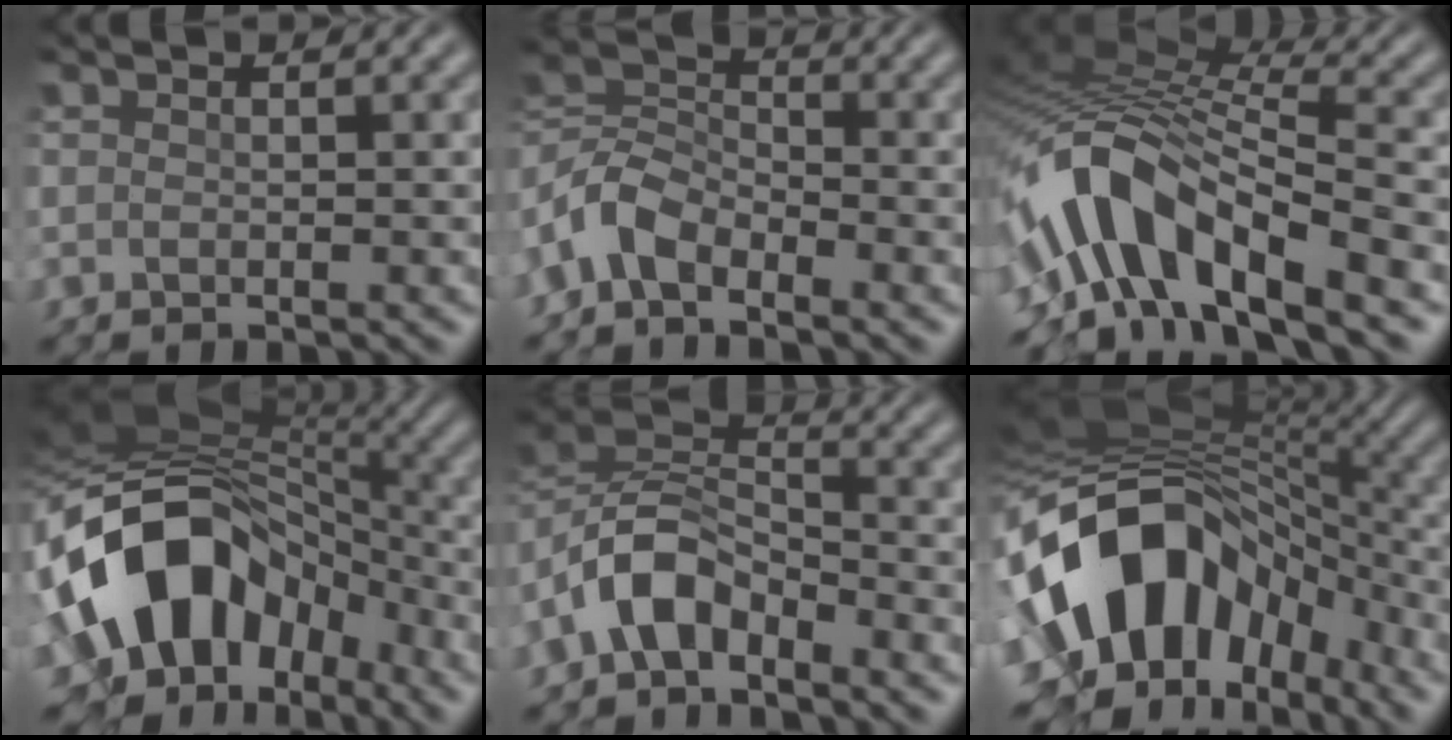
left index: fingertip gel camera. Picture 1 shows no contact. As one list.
[{"total": 4.7, "force": [-3.0, 2.5, 2.6], "torque": [-0.060, 0.007, -0.076]}, {"total": 10.8, "force": [-4.3, 4.5, 8.9], "torque": [-0.156, 0.024, -0.089]}, {"total": 14.2, "force": [-2.4, 9.7, 10.0], "torque": [-0.169, 0.001, -0.047]}, {"total": 5.1, "force": [-3.3, 2.5, 3.0], "torque": [-0.054, 0.014, -0.074]}, {"total": 15.0, "force": [-4.2, 10.7, 9.7], "torque": [-0.173, -0.011, -0.064]}]